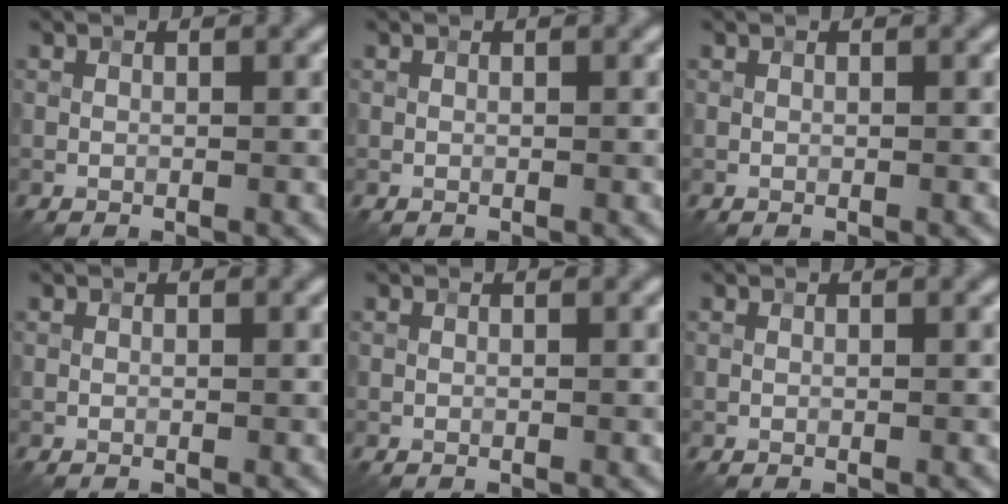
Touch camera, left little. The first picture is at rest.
{"total": 0.0}
{"total": 0.0}
{"total": 0.0}
{"total": 0.0}
{"total": 0.0}